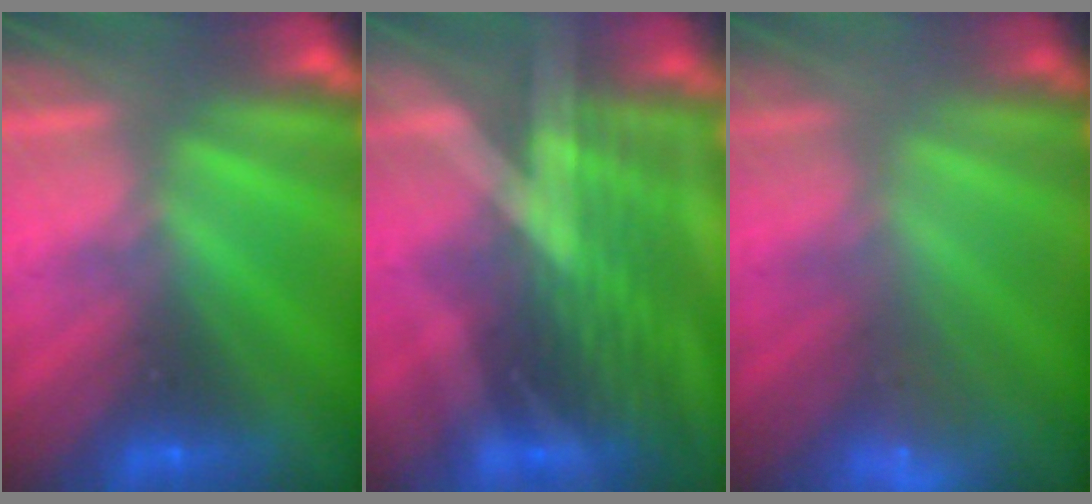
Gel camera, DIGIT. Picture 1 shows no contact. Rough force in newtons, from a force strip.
{"total": 3.0}
{"total": 2.3}